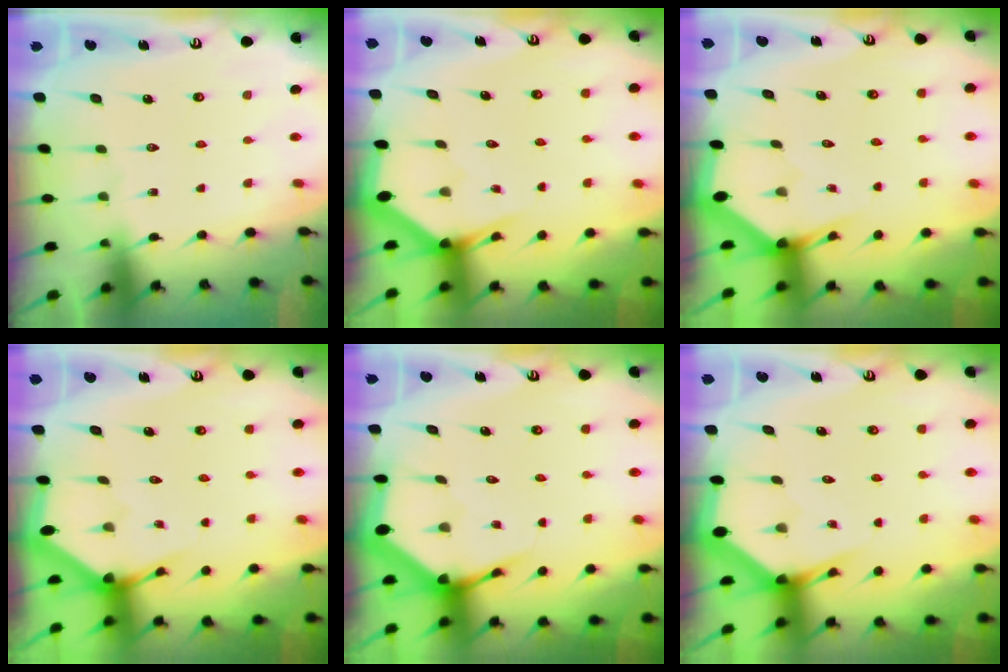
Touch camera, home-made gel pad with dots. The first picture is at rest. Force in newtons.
{"total": 3.0, "press": 3.0, "slide": 0.0}
{"total": 2.9, "press": 2.9, "slide": 0.1}
{"total": 2.8, "press": 2.8, "slide": 0.2}
{"total": 4.7, "press": 4.7, "slide": 0.5}
{"total": 3.3, "press": 3.2, "slide": 0.5}